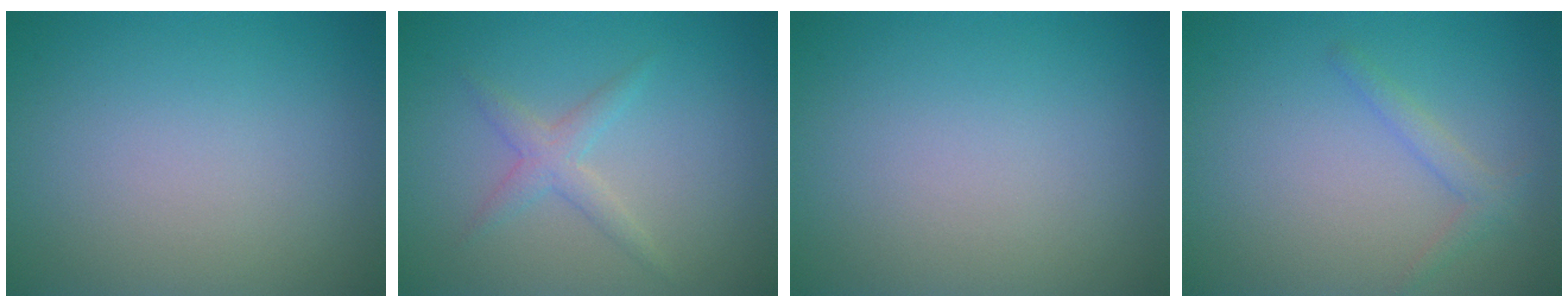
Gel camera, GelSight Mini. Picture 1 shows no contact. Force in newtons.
{"total": 1.8, "press": 1.8, "slide": 0.1}
{"total": 0.0}
{"total": 1.4, "press": 1.4, "slide": 0.1}